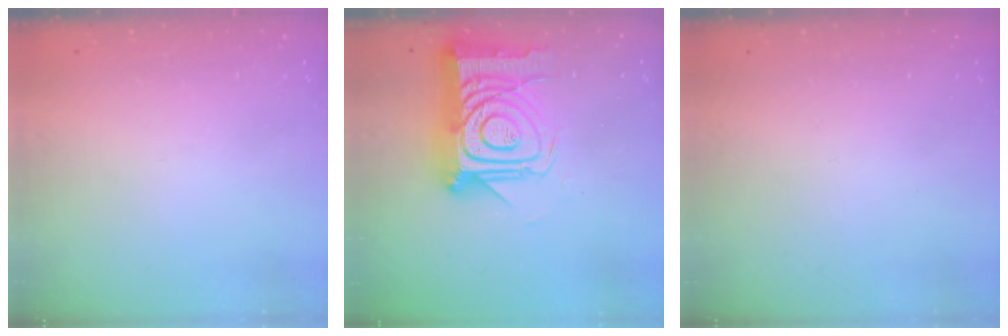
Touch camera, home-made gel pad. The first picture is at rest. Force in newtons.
{"total": 22.4, "press": 22.4, "slide": 1.7}
{"total": 1.6, "press": 1.6, "slide": 0.1}